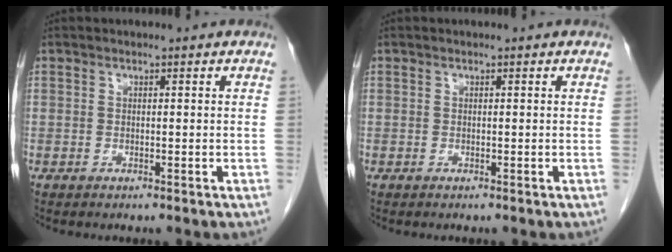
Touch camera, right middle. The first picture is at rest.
{"total": 0.0}